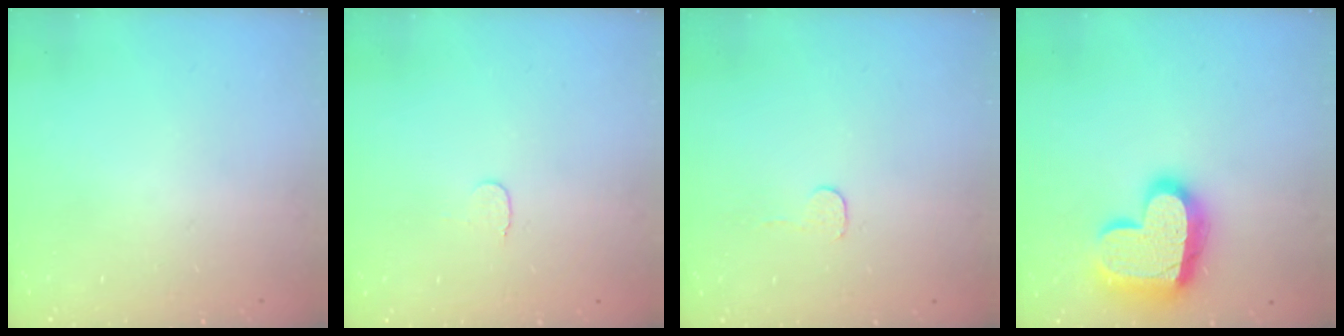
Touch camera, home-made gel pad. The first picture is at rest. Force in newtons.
{"total": 3.5, "press": 3.5, "slide": 0.4}
{"total": 3.0, "press": 3.0, "slide": 0.3}
{"total": 20.9, "press": 20.8, "slide": 1.8}